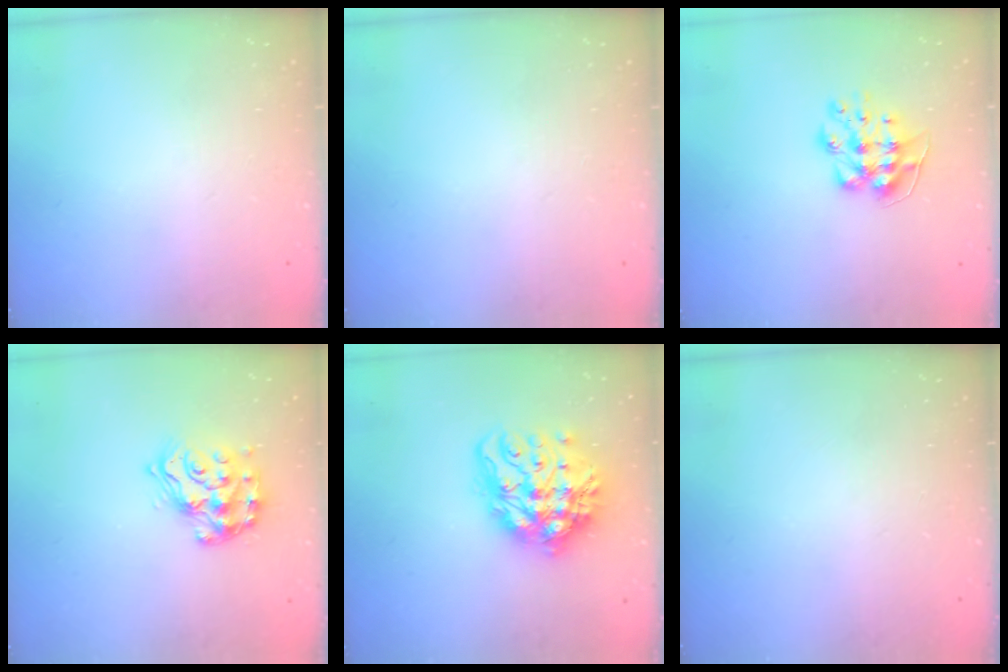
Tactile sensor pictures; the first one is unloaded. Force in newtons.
{"total": 0.0}
{"total": 9.4, "press": 9.4, "slide": 0.0}
{"total": 16.1, "press": 16.1, "slide": 1.1}
{"total": 17.1, "press": 17.0, "slide": 2.0}
{"total": 0.0}